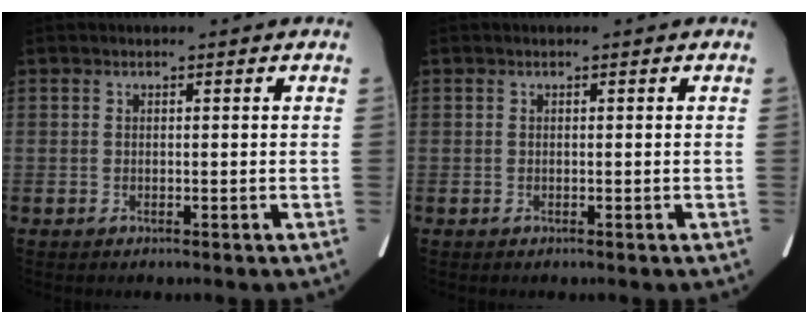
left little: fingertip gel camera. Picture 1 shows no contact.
{"total": 0.0}